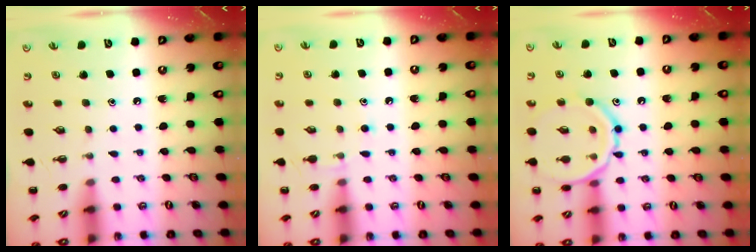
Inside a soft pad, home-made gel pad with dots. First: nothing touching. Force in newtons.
{"total": 6.9, "press": 6.6, "slide": 1.9}
{"total": 12.7, "press": 12.6, "slide": 0.8}